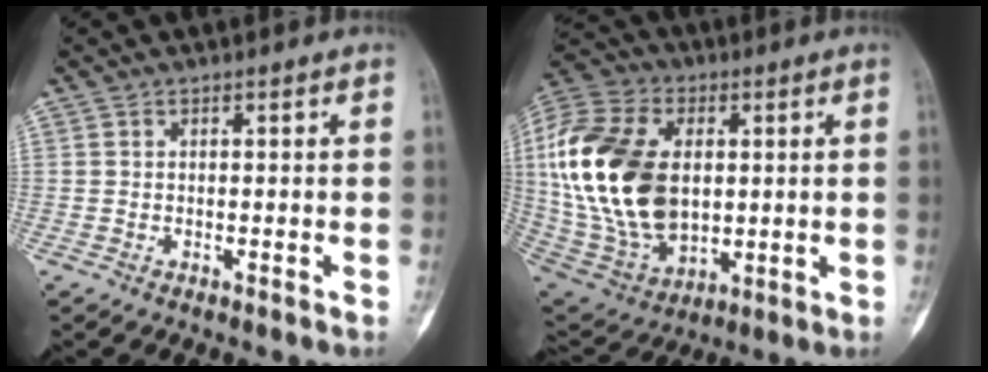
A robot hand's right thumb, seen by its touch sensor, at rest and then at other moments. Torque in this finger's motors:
{"motor_torque": [0.30, 2.32, 1.96, 0.81, 0.29]}